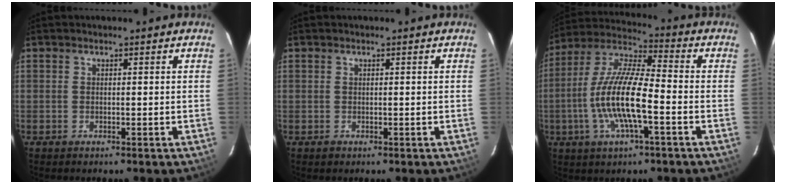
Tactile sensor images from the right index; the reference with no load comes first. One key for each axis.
{"total": 0.9, "fx": -0.1, "fy": 0.9, "fz": 0.0, "tx": 0.001, "ty": 0.001, "tz": 0.001}
{"total": 14.7, "fx": -3.8, "fy": 3.3, "fz": 13.8, "tx": -0.276, "ty": 0.000, "tz": -0.079}